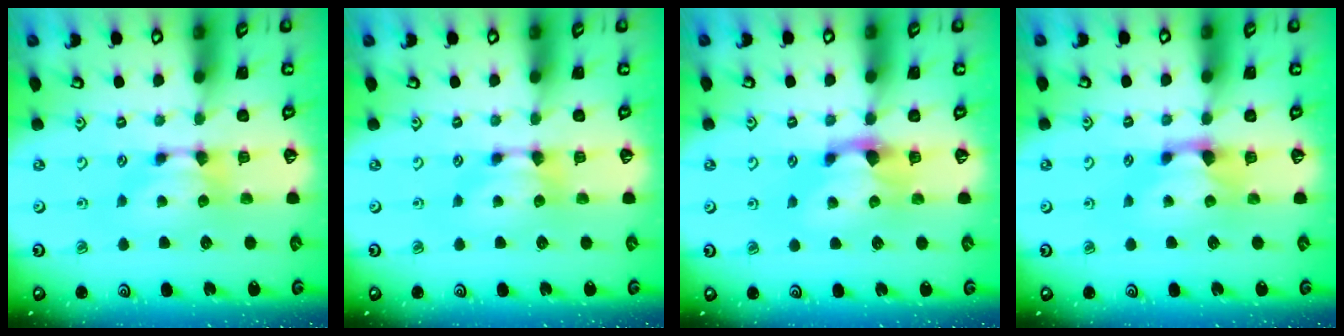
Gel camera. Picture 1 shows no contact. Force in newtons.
{"total": 0.0}
{"total": 1.6, "press": 1.2, "slide": 1.1}
{"total": 1.3, "press": 0.4, "slide": 1.3}